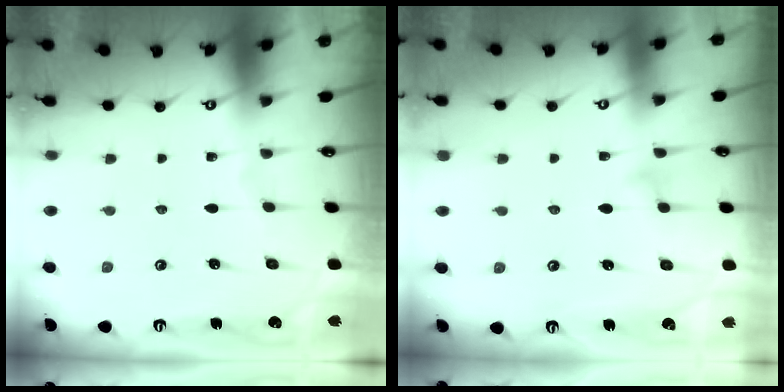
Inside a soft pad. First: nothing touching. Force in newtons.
{"total": 4.9, "press": 4.9, "slide": 0.6}